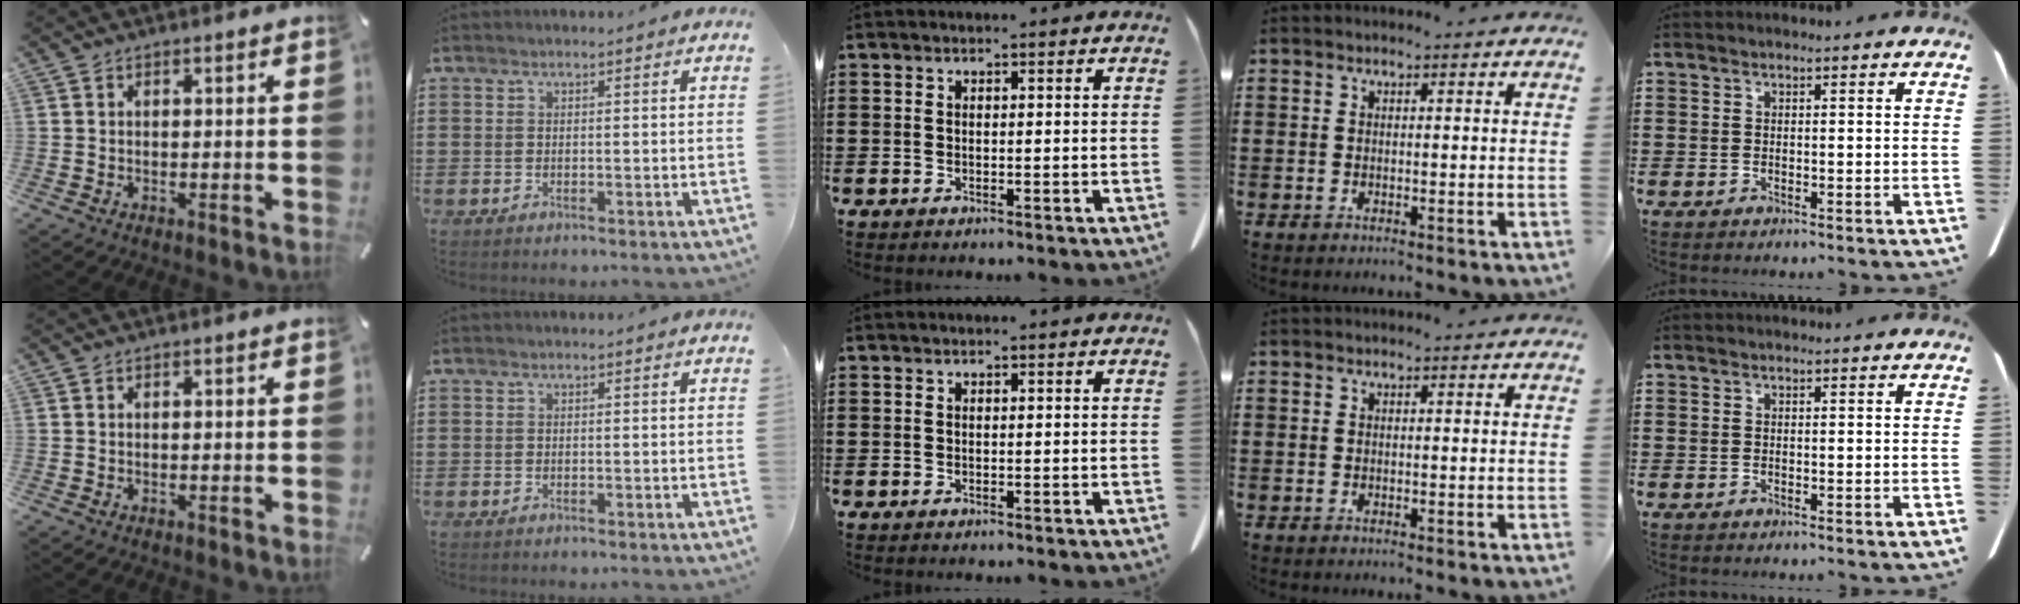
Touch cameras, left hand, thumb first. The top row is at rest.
{}